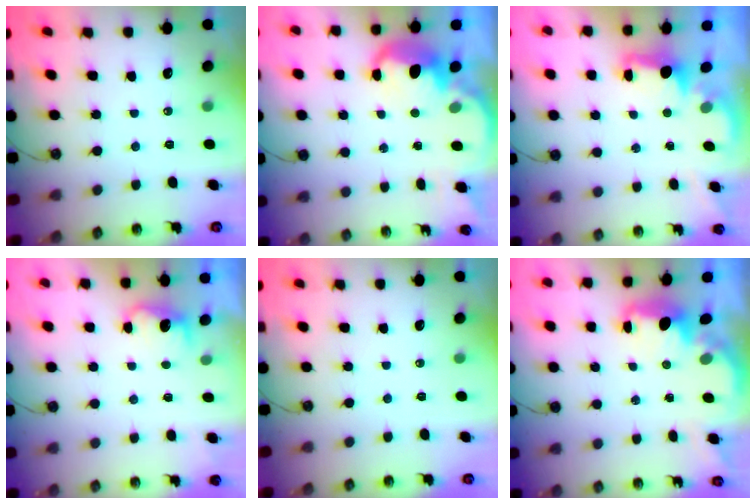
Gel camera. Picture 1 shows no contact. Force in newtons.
{"total": 4.8, "press": 4.7, "slide": 0.7}
{"total": 2.0, "press": 1.9, "slide": 0.7}
{"total": 2.7, "press": 2.6, "slide": 0.8}
{"total": 0.0}
{"total": 2.8, "press": 2.8, "slide": 0.5}